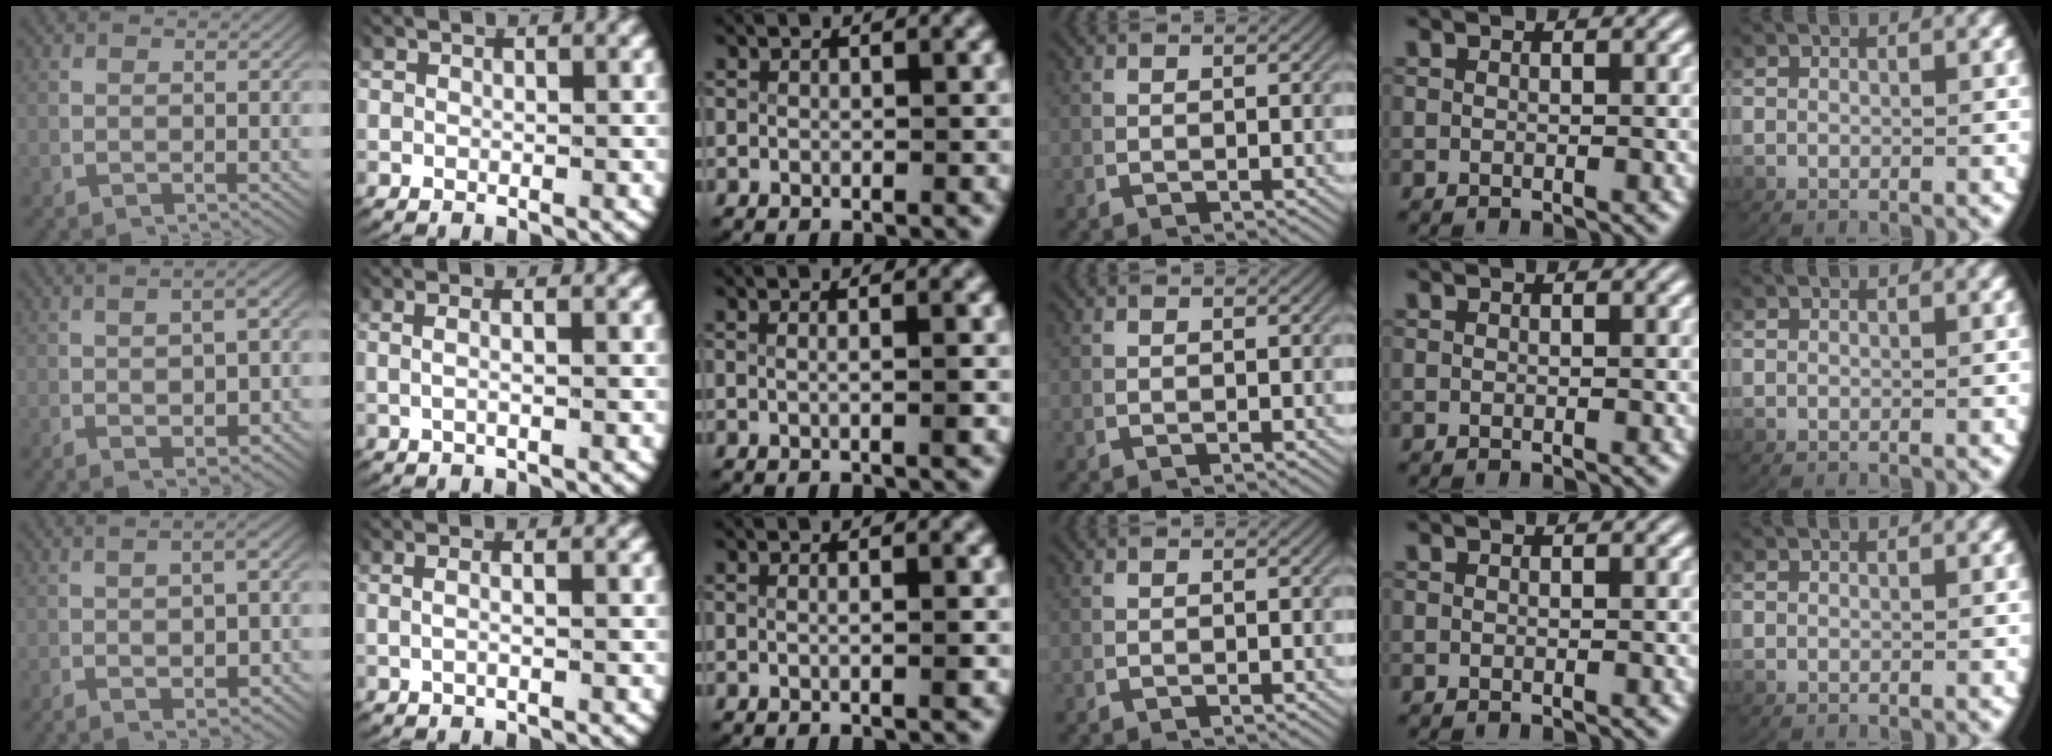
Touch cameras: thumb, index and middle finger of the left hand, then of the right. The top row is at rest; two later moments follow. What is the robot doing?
{"motion": "lift_and_place", "object": "towel"}